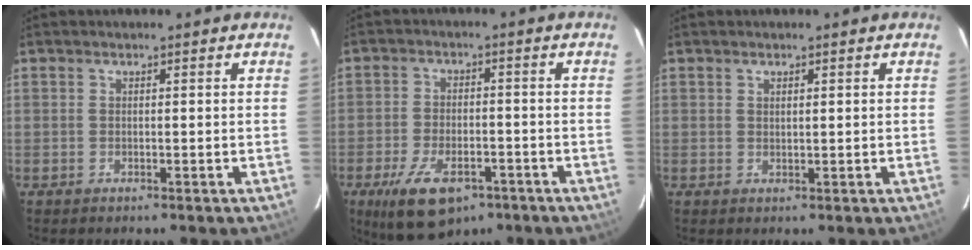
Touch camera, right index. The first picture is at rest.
{"total": 12.6, "force": [-7.5, 6.0, 8.1], "torque": [-0.170, -0.021, -0.119]}
{"total": 1.3, "force": [0.9, 0.6, 0.7], "torque": [-0.011, 0.002, 0.016]}